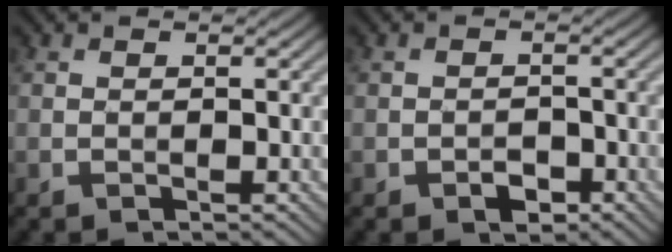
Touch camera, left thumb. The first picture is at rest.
{"total": 1.3, "force": [-1.1, 0.6, 0.4], "torque": [0.000, 0.004, -0.020]}